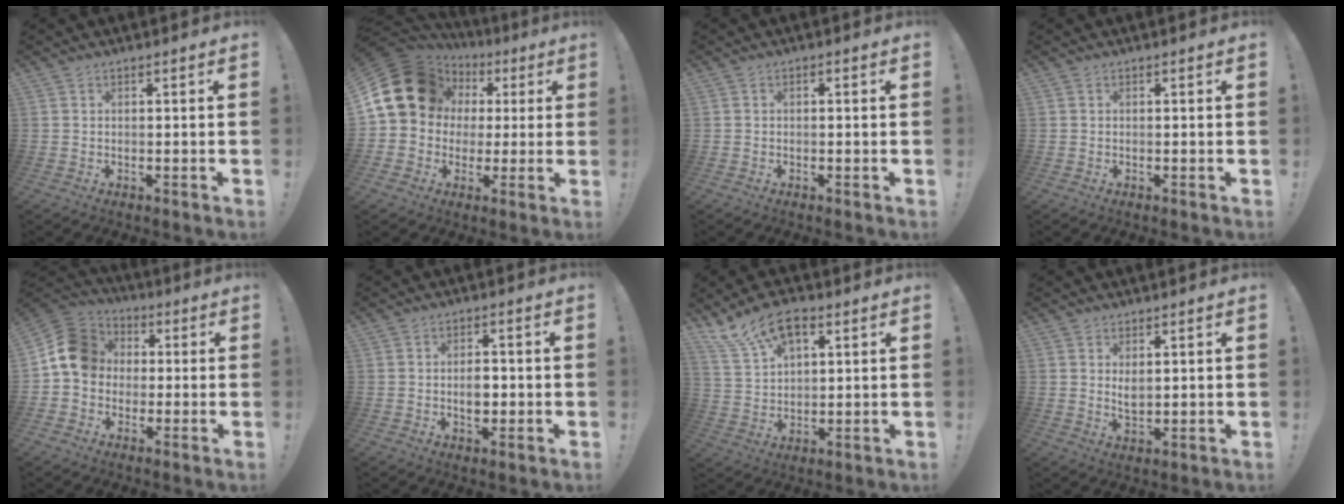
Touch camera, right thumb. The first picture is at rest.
{"total": 19.0, "force": [4.9, 15.5, 9.9], "torque": [-0.165, -0.015, 0.107]}
{"total": 0.8, "force": [-0.6, 0.1, 0.6], "torque": [-0.008, 0.001, -0.009]}
{"total": 0.0}
{"total": 13.3, "force": [1.1, 11.3, 6.9], "torque": [-0.103, 0.019, 0.026]}
{"total": 4.5, "force": [-0.8, 3.1, 3.1], "torque": [-0.025, -0.003, -0.019]}
{"total": 12.1, "force": [6.8, 6.4, 7.7], "torque": [-0.143, -0.022, 0.131]}
{"total": 3.2, "force": [1.7, 1.4, 2.3], "torque": [-0.027, -0.016, 0.027]}